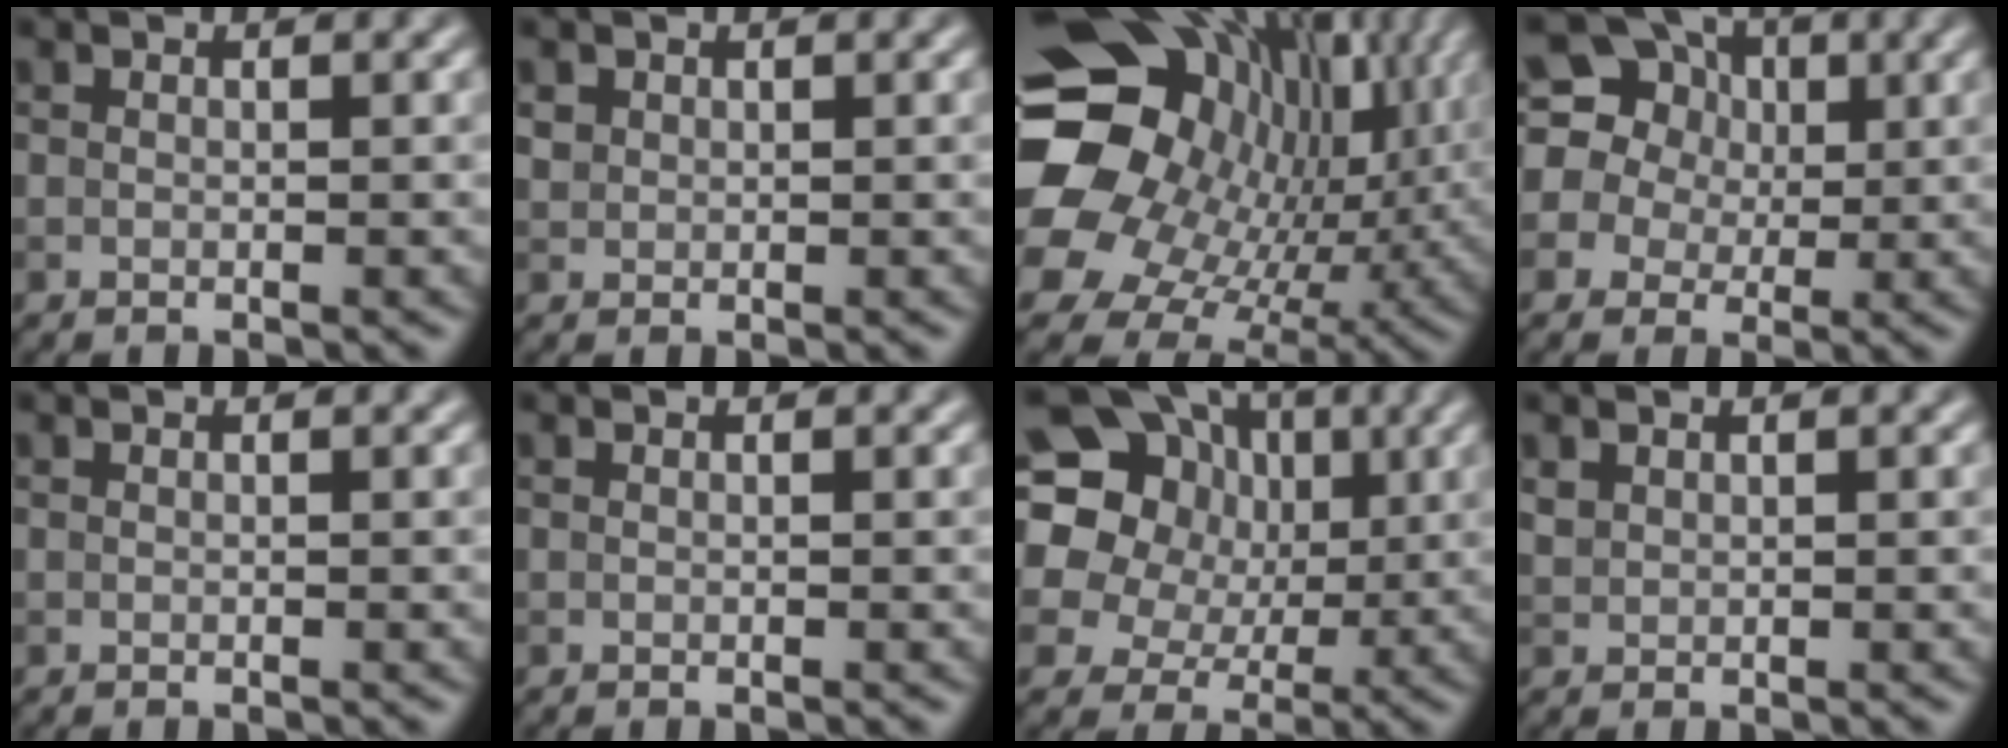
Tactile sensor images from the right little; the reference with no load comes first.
{"total": 0.9, "force": [0.4, 0.8, 0.1], "torque": [0.001, -0.003, 0.010]}
{"total": 19.1, "force": [2.4, 15.4, 11.1], "torque": [-0.208, -0.026, 0.058]}
{"total": 15.0, "force": [6.8, 12.2, 5.6], "torque": [-0.162, 0.065, 0.096]}
{"total": 0.0}
{"total": 0.0}
{"total": 21.5, "force": [5.9, 18.8, 8.7], "torque": [-0.204, 0.035, 0.077]}
{"total": 0.8, "force": [0.7, 0.5, 0.2], "torque": [-0.008, -0.001, 0.018]}